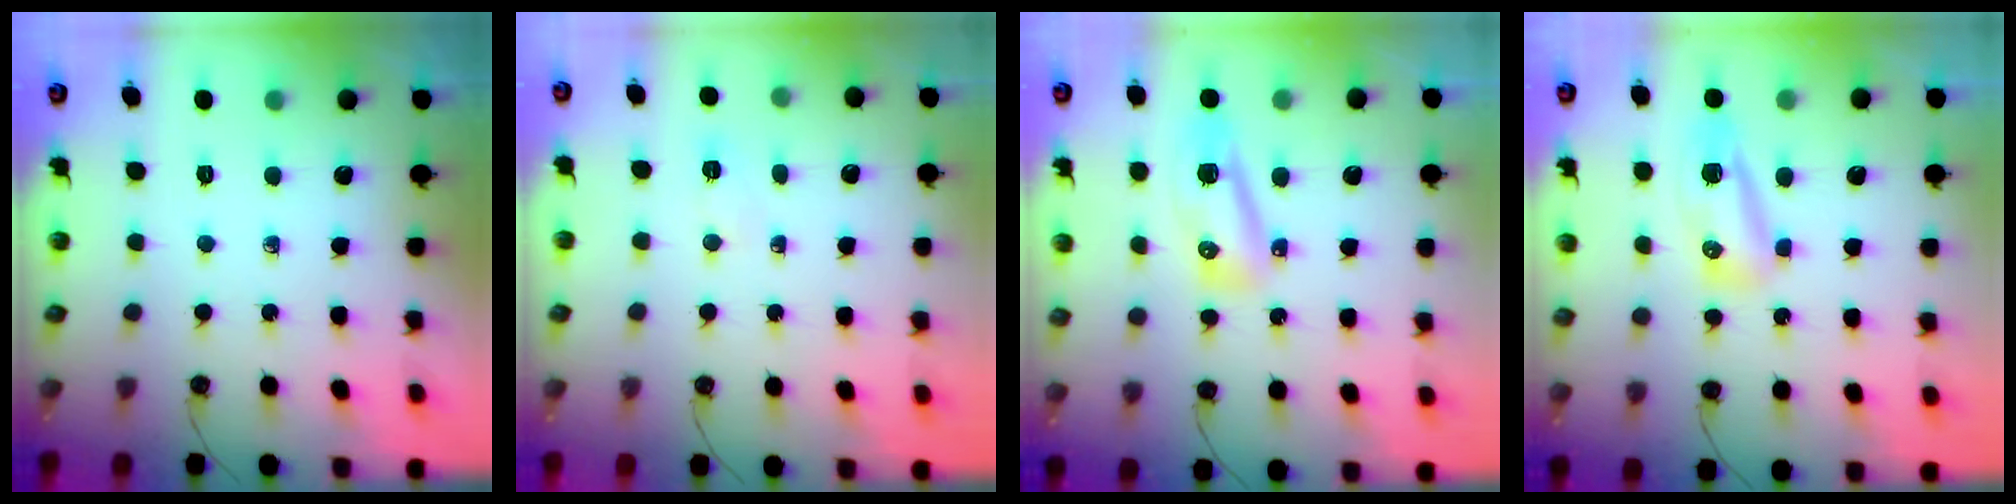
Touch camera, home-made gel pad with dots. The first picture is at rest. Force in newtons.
{"total": 2.8, "press": 2.5, "slide": 1.2}
{"total": 8.2, "press": 8.0, "slide": 1.7}
{"total": 8.4, "press": 8.2, "slide": 2.0}